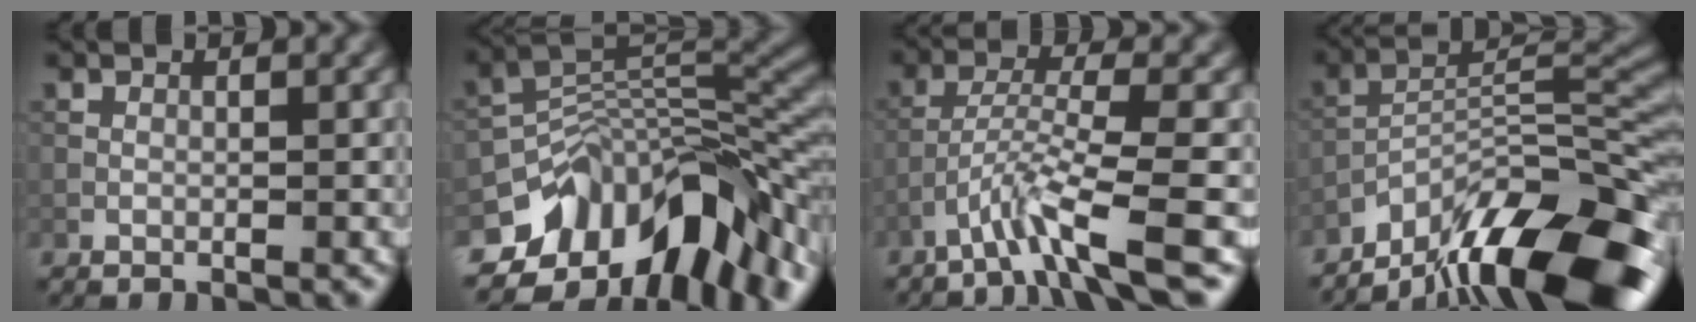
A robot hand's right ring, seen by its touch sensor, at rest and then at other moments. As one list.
[{"total": 12.4, "force": [-6.3, 6.5, 8.5], "torque": [-0.135, 0.015, -0.113]}, {"total": 5.4, "force": [-3.5, 0.4, 4.2], "torque": [-0.073, 0.000, -0.070]}, {"total": 14.6, "force": [-10.9, 3.8, 9.0], "torque": [-0.151, 0.019, -0.177]}]